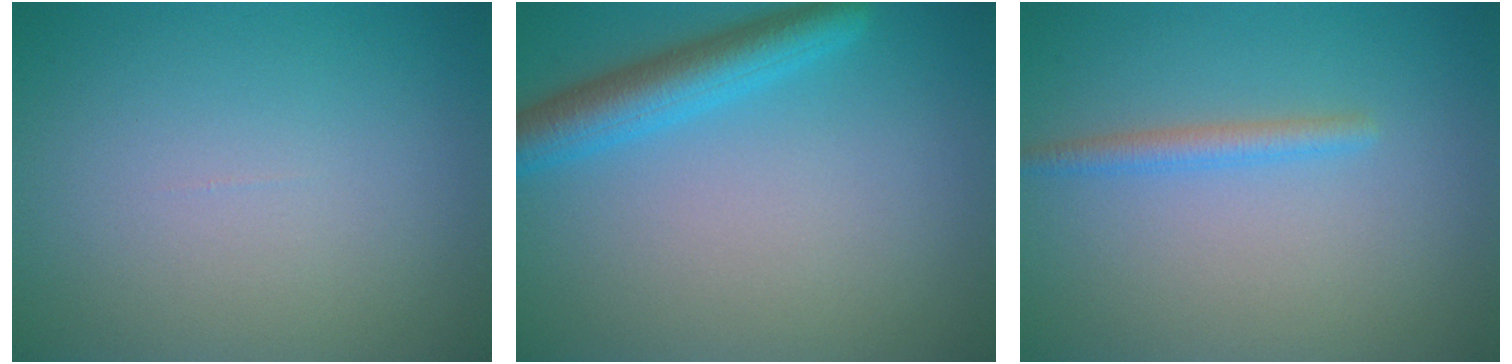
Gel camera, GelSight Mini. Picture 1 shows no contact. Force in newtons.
{"total": 4.3, "press": 4.3, "slide": 0.1}
{"total": 1.7, "press": 1.7, "slide": 0.1}